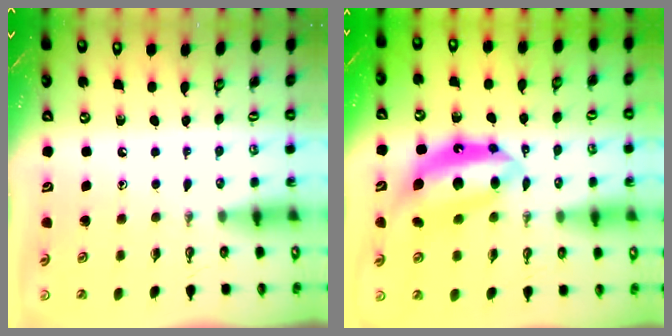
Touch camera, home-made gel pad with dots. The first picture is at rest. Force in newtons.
{"total": 14.7, "press": 14.6, "slide": 1.1}